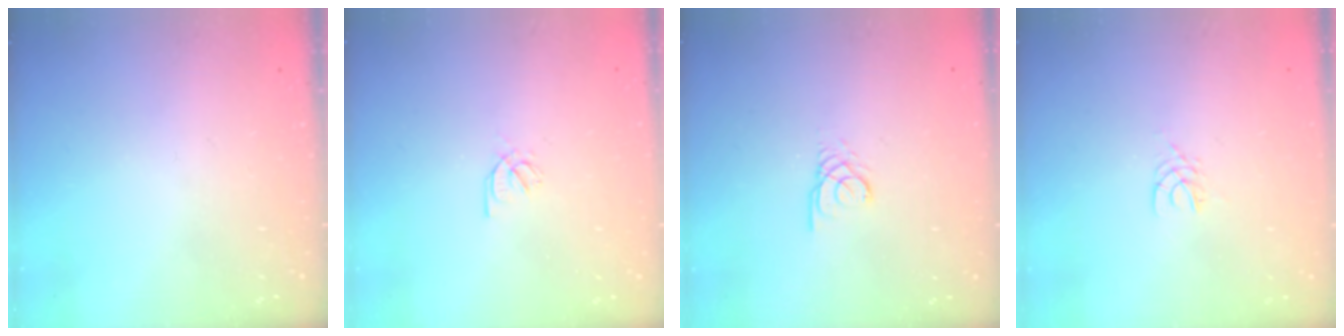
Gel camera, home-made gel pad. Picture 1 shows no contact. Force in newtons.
{"total": 2.1, "press": 2.1, "slide": 0.2}
{"total": 2.4, "press": 2.4, "slide": 0.3}
{"total": 2.5, "press": 2.5, "slide": 0.4}